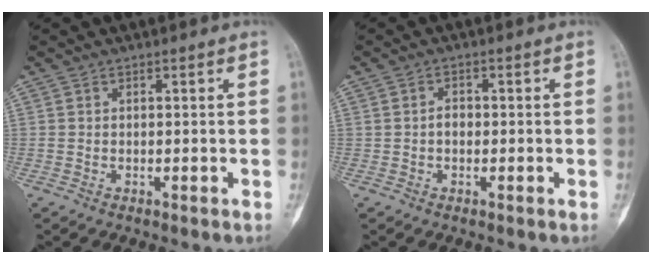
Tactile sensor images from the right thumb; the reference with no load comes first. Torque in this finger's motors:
{"motor_torque": [0.32, 0.02, 0.01, -0.11, 0.07]}